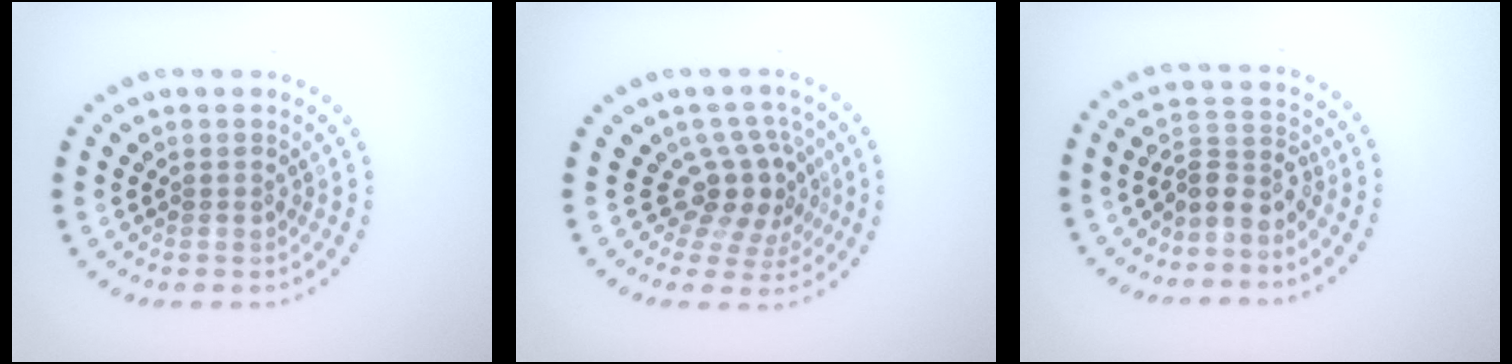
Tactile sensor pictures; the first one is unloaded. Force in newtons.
{"total": 3.6, "press": 2.6, "slide": 2.5}
{"total": 3.0, "press": 2.3, "slide": 1.8}